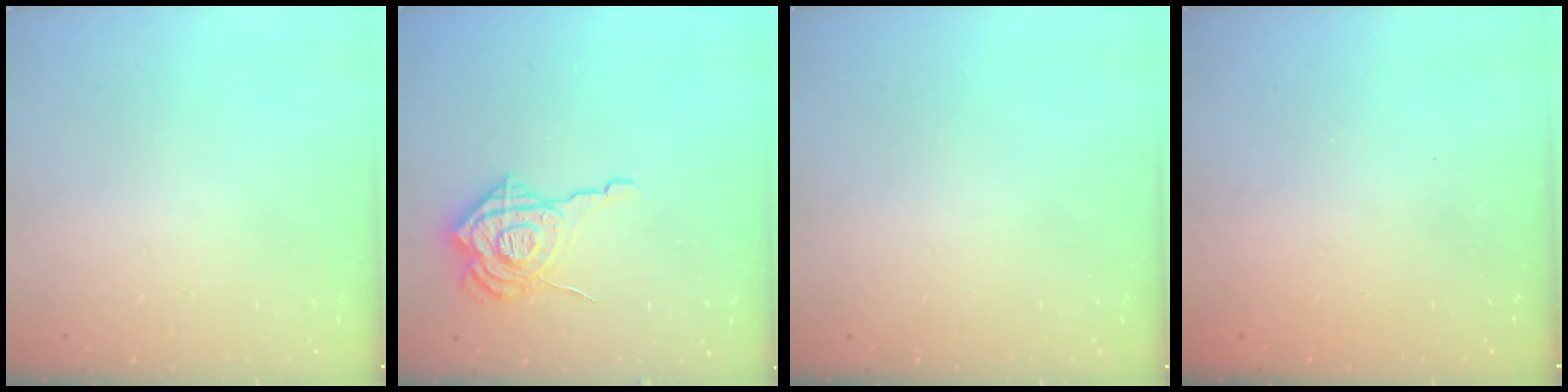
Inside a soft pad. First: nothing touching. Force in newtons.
{"total": 16.2, "press": 16.1, "slide": 1.7}
{"total": 0.0}
{"total": 2.6, "press": 2.4, "slide": 0.8}